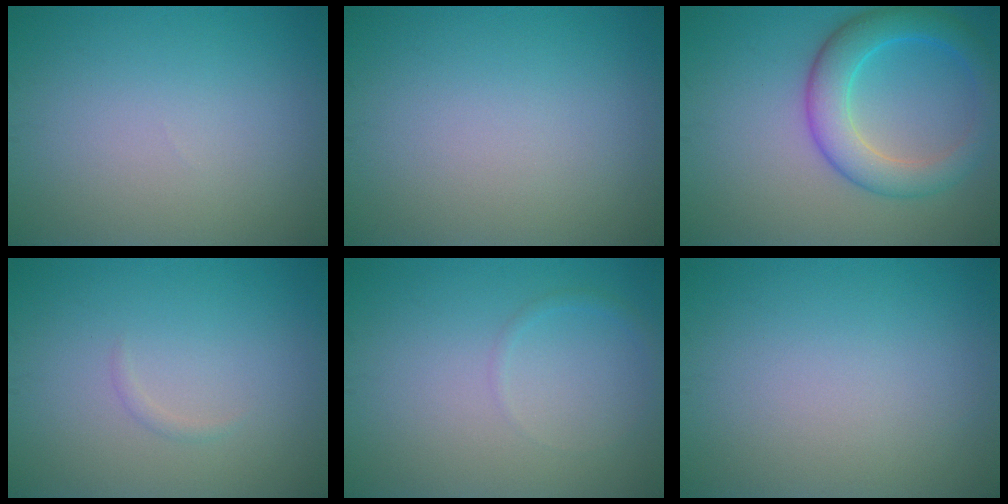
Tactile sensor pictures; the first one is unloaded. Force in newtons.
{"total": 0.0}
{"total": 5.7, "press": 5.7, "slide": 0.2}
{"total": 0.6, "press": 0.6, "slide": 0.0}
{"total": 0.7, "press": 0.7, "slide": 0.1}
{"total": 0.0}